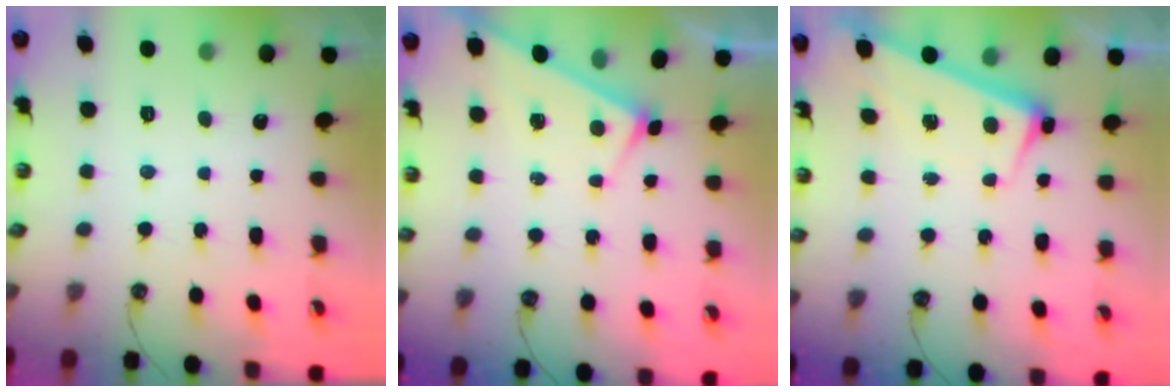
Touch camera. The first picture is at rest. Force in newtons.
{"total": 3.0, "press": 3.0, "slide": 0.2}
{"total": 1.0, "press": 0.6, "slide": 0.8}